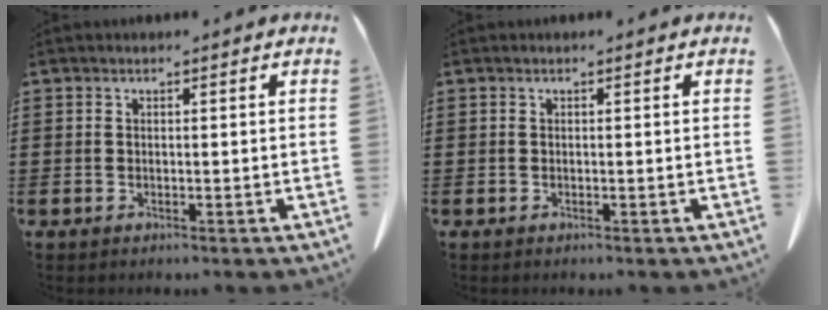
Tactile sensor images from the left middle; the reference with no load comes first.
{"total": 0.0}